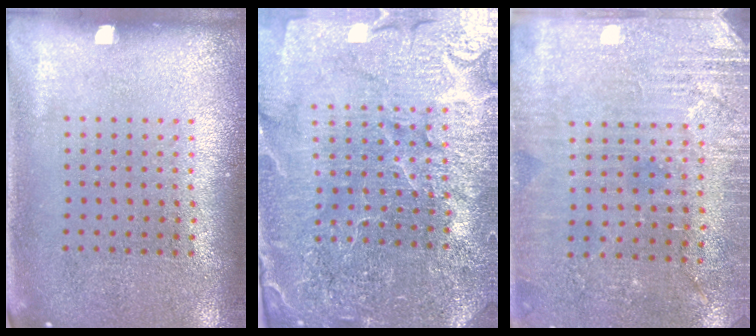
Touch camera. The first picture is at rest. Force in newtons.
{"total": 5.2, "press": 4.8, "slide": 2.0}
{"total": 2.8, "press": 2.8, "slide": 0.4}